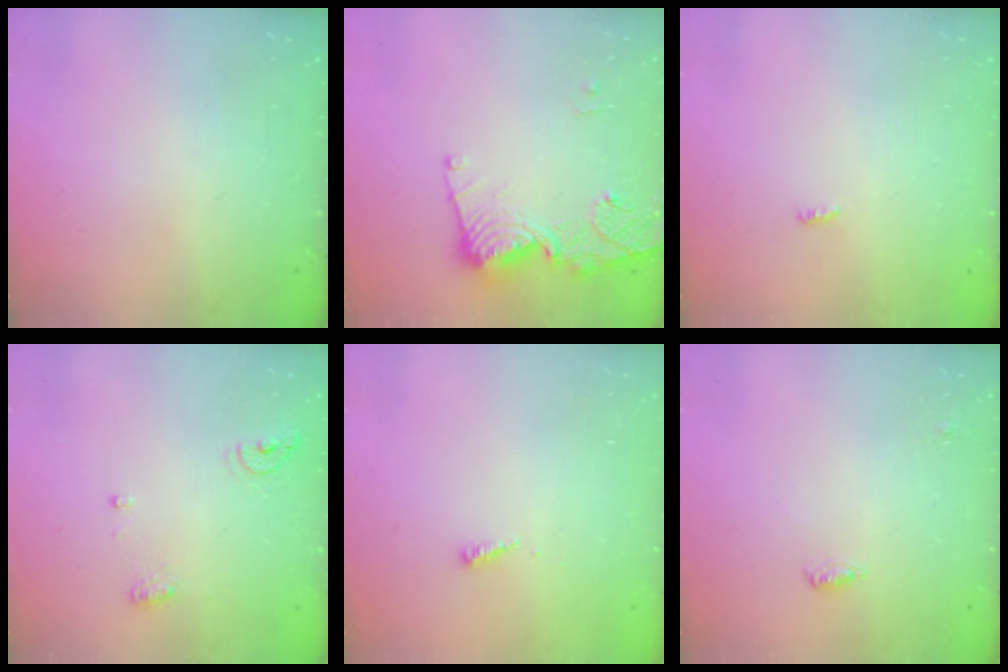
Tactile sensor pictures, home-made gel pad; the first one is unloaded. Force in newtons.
{"total": 14.4, "press": 14.4, "slide": 1.4}
{"total": 2.8, "press": 2.7, "slide": 0.8}
{"total": 6.6, "press": 6.5, "slide": 1.0}
{"total": 3.5, "press": 3.5, "slide": 0.2}
{"total": 4.5, "press": 4.3, "slide": 1.2}